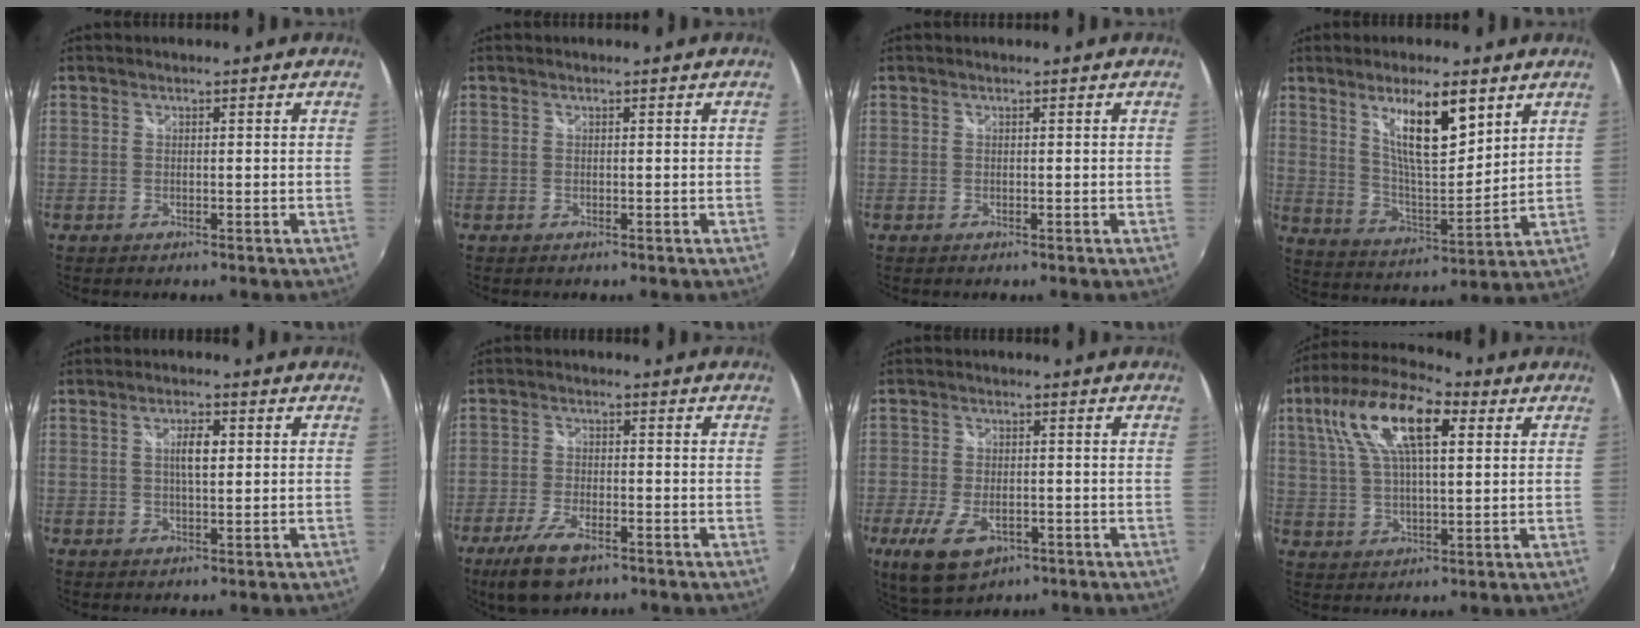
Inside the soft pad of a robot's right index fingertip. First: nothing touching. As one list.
[{"total": 0.0}, {"total": 0.0}, {"total": 12.4, "force": [6.7, 3.3, 10.0], "torque": [-0.168, 0.000, 0.130]}, {"total": 3.9, "force": [0.8, 1.3, 3.6], "torque": [-0.063, 0.007, 0.016]}, {"total": 8.8, "force": [-5.5, 3.5, 5.9], "torque": [-0.145, -0.019, -0.100]}, {"total": 10.4, "force": [-5.0, 5.5, 7.2], "torque": [-0.165, -0.029, -0.083]}, {"total": 15.6, "force": [5.9, 6.0, 13.2], "torque": [-0.252, 0.031, 0.098]}]